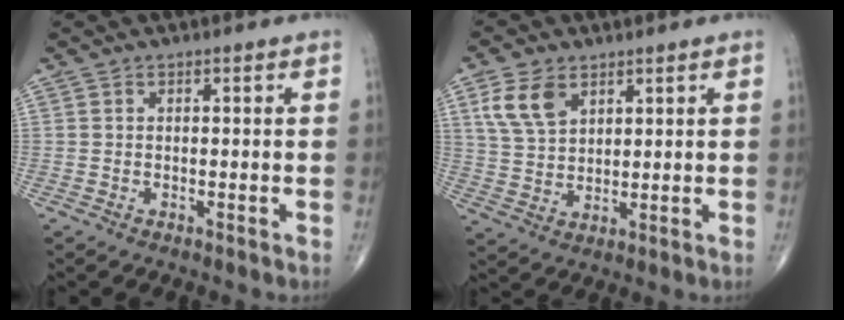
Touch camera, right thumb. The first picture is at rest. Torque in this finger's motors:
{"motor_torque": [-0.69, 0.77, 0.67, 0.39, 0.07]}